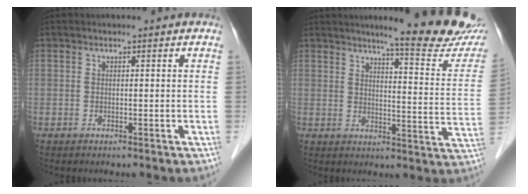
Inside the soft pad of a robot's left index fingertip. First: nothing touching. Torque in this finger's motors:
{"motor_torque": [1.13, -1.01, 0.27, 0.08]}